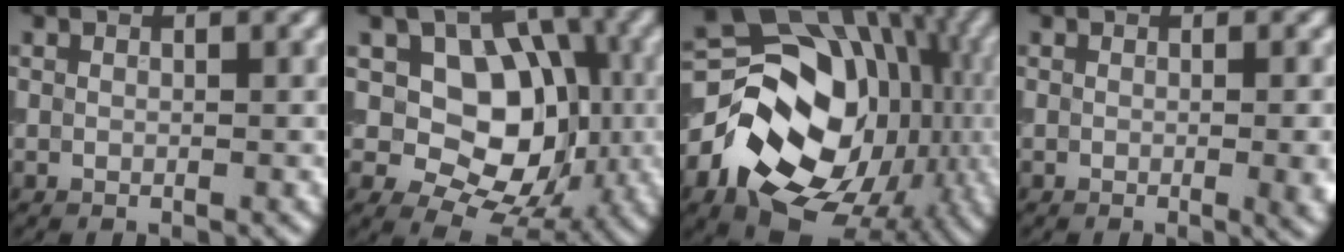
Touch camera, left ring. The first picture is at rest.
{"total": 10.2, "force": [0.3, 7.5, 6.8], "torque": [-0.091, -0.003, -0.005]}
{"total": 17.0, "force": [-3.6, 12.9, 10.4], "torque": [-0.165, -0.018, -0.048]}
{"total": 4.4, "force": [-0.4, 1.9, 4.0], "torque": [-0.026, -0.005, -0.001]}